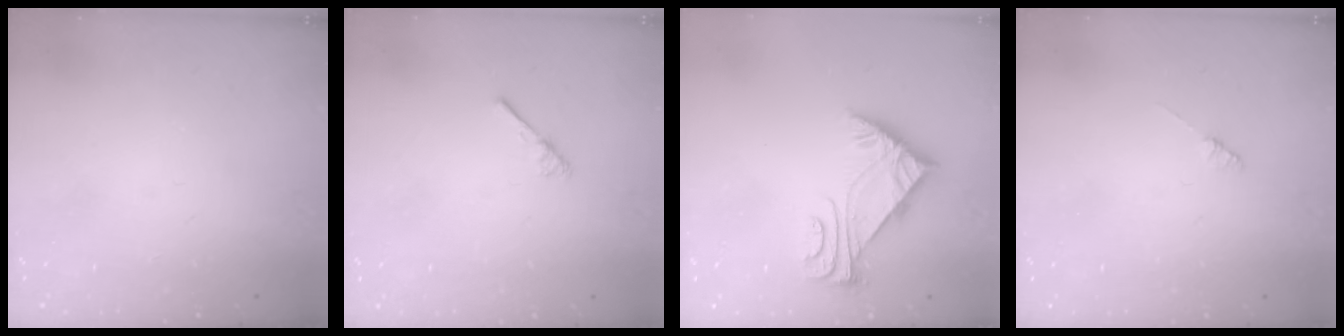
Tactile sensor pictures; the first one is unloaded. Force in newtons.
{"total": 3.0, "press": 3.0, "slide": 0.3}
{"total": 5.4, "press": 5.3, "slide": 1.1}
{"total": 0.9, "press": 0.8, "slide": 0.2}